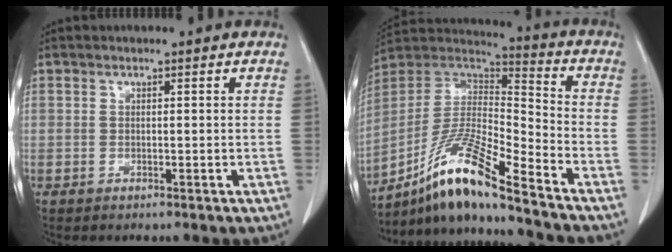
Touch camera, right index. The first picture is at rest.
{"total": 15.4, "force": [-11.4, 0.4, 10.4], "torque": [-0.203, 0.007, -0.208]}